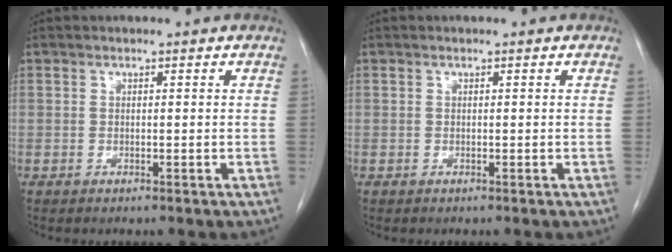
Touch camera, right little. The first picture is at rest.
{"total": 0.0}